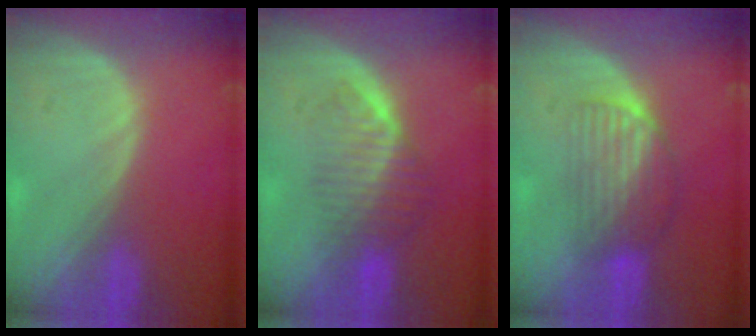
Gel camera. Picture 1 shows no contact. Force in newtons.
{"total": 6.4, "press": 5.8, "slide": 2.7}
{"total": 6.8, "press": 6.0, "slide": 3.2}